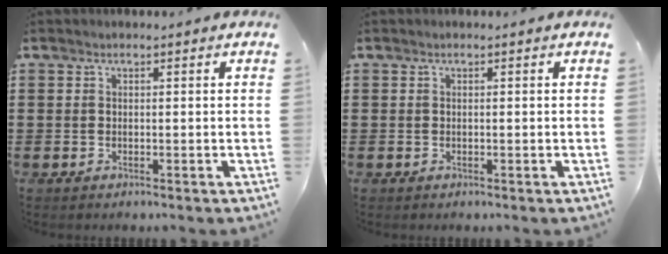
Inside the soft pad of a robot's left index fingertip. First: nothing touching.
{"total": 0.0}